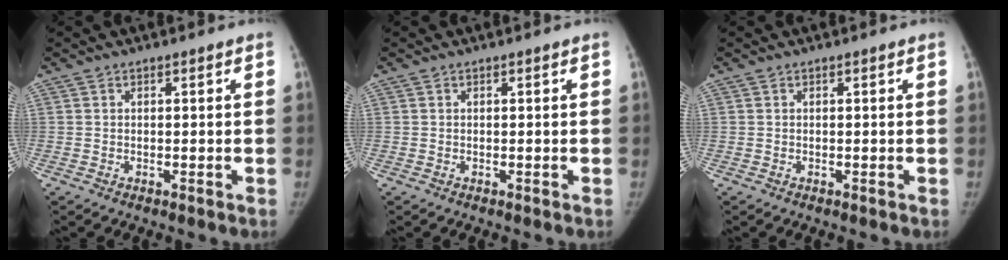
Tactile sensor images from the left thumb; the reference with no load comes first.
{"total": 0.0}
{"total": 0.0}